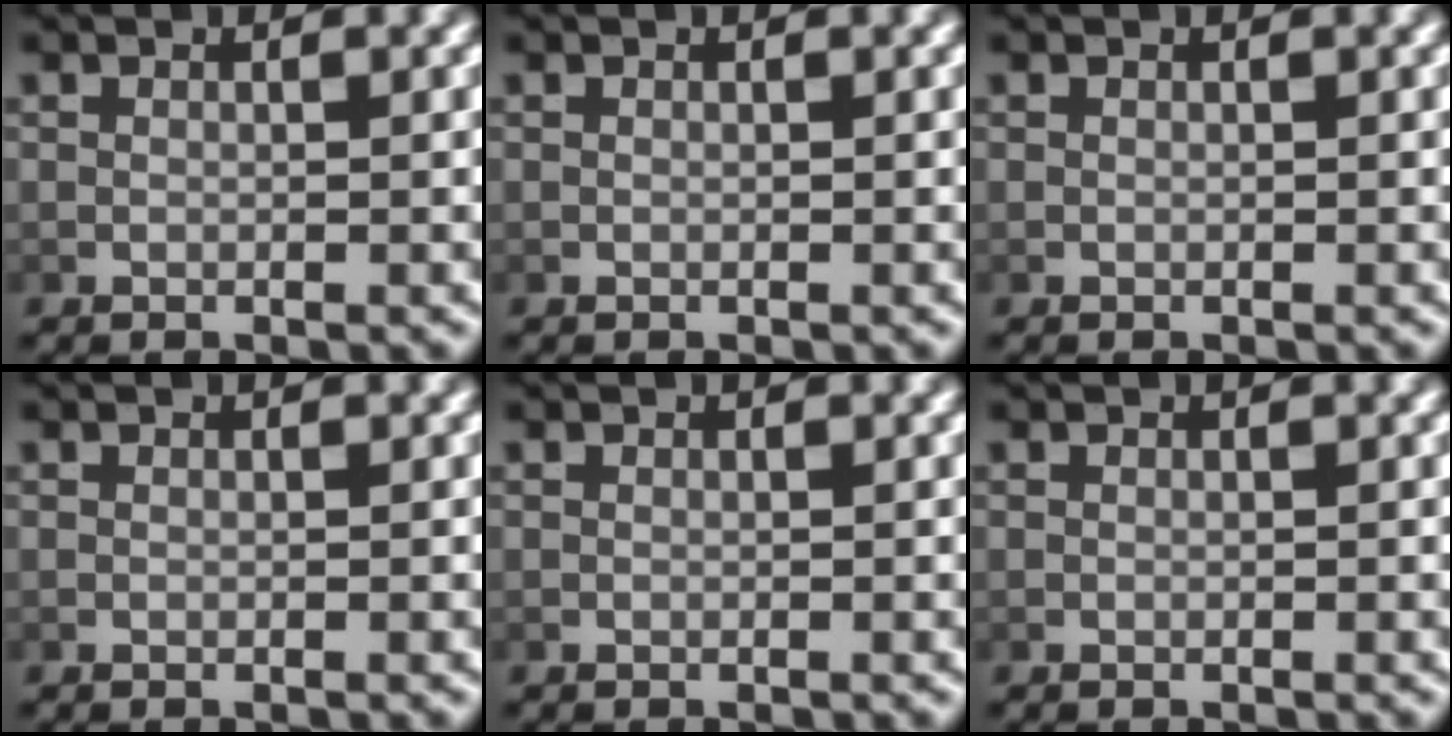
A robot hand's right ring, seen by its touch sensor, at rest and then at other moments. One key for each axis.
{"total": 0.0}
{"total": 0.0}
{"total": 0.0}
{"total": 0.0}
{"total": 0.0}